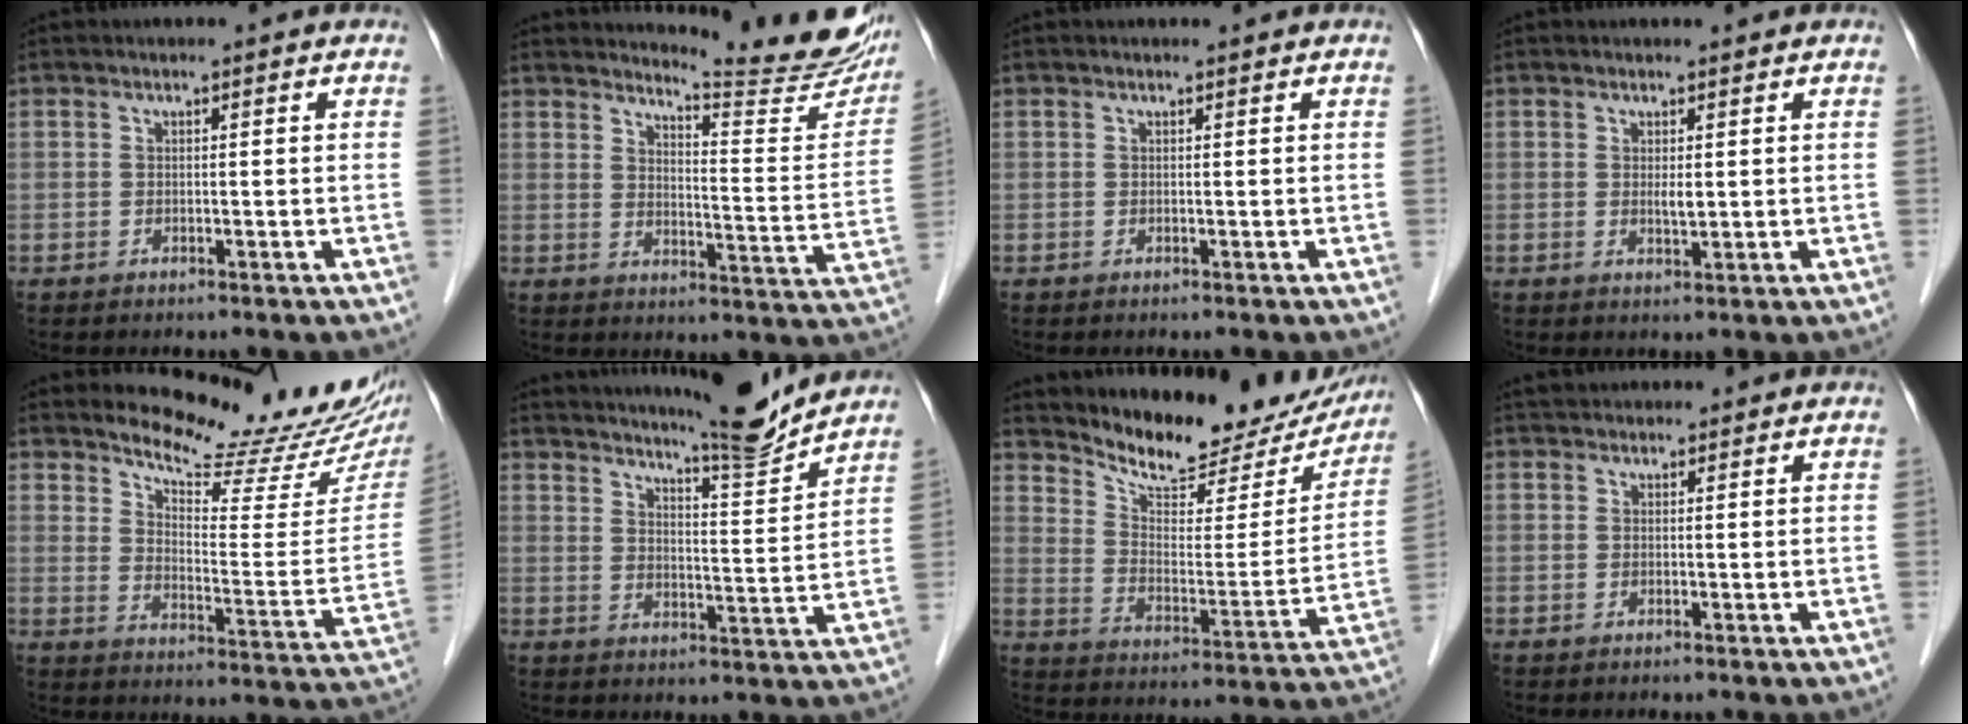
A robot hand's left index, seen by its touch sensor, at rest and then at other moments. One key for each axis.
{"total": 16.2, "fx": 15.3, "fy": 0.6, "fz": 5.1, "tx": -0.069, "ty": -0.094, "tz": 0.178}
{"total": 0.0}
{"total": 1.6, "fx": 0.6, "fy": 0.4, "fz": 1.4, "tx": -0.026, "ty": -0.004, "tz": 0.012}
{"total": 16.4, "fx": 14.7, "fy": 1.9, "fz": 6.9, "tx": -0.103, "ty": -0.071, "tz": 0.192}
{"total": 11.6, "fx": 11.0, "fy": -0.6, "fz": 3.5, "tx": -0.061, "ty": -0.023, "tz": 0.156}
{"total": 19.4, "fx": 18.0, "fy": 5.7, "fz": 4.6, "tx": -0.055, "ty": -0.041, "tz": 0.240}
{"total": 4.0, "fx": 3.6, "fy": 1.4, "fz": 0.9, "tx": -0.009, "ty": 0.035, "tz": 0.057}